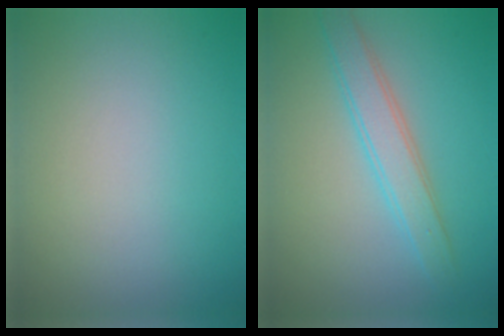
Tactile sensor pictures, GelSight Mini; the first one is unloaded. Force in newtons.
{"total": 3.2, "press": 3.2, "slide": 0.3}